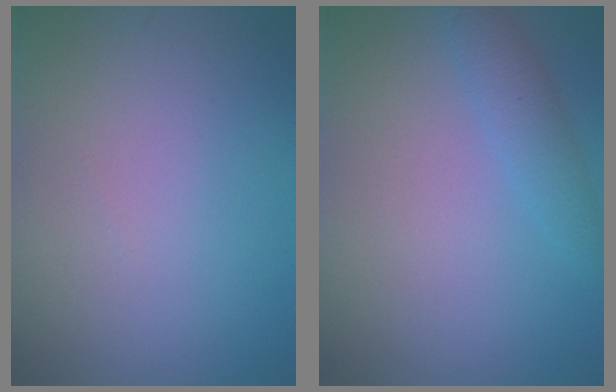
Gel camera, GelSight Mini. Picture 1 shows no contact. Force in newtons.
{"total": 2.3, "press": 2.3, "slide": 0.1}